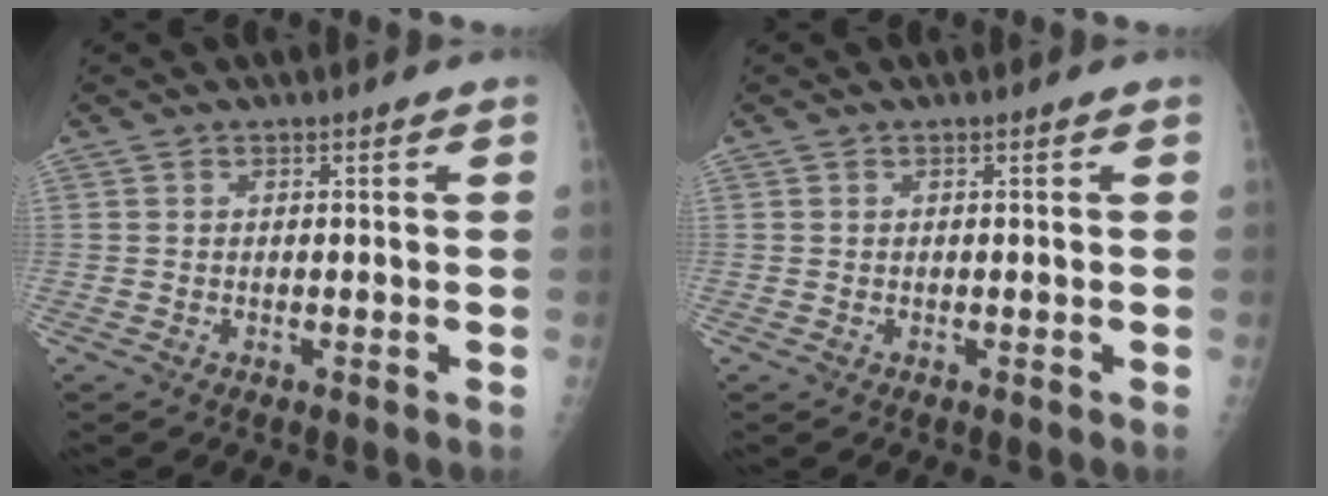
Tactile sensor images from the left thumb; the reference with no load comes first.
{"total": 0.0}